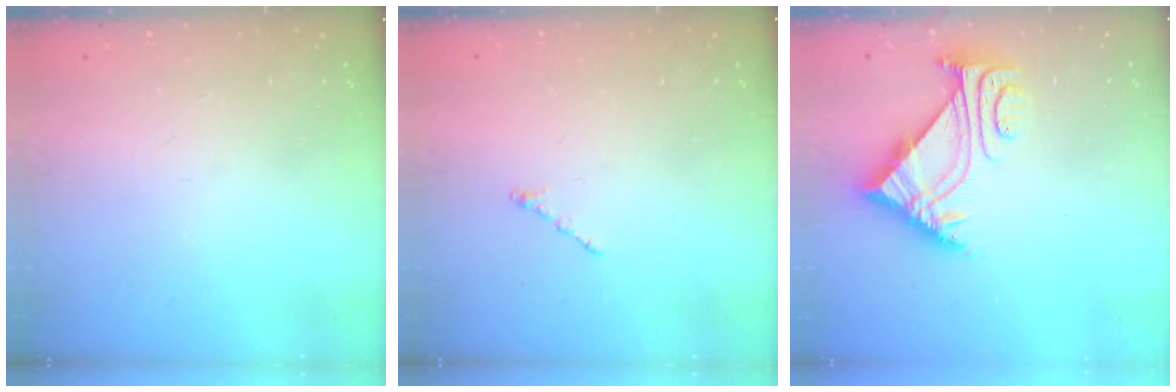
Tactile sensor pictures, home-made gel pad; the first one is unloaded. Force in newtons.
{"total": 0.0}
{"total": 4.9, "press": 4.8, "slide": 0.7}